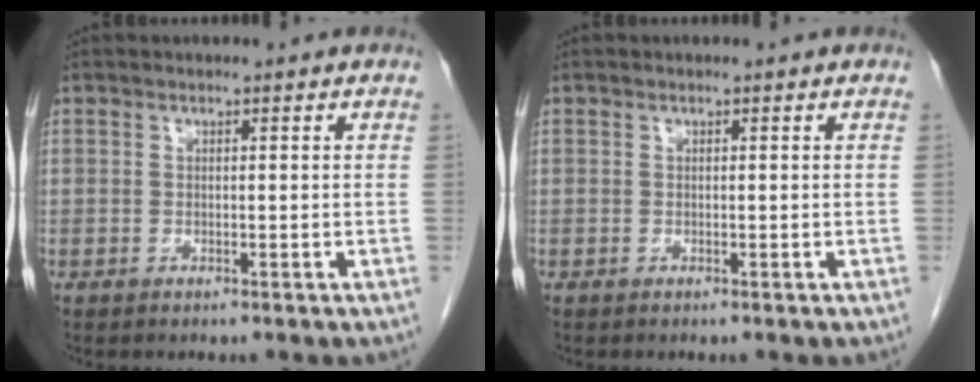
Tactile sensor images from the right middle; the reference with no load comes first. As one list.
[{"total": 0.0}]